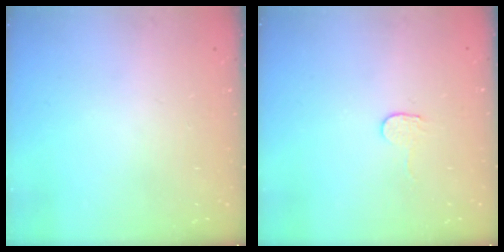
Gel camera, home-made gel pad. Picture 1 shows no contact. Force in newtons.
{"total": 2.7, "press": 2.7, "slide": 0.2}